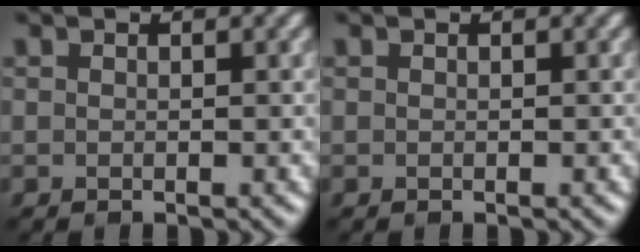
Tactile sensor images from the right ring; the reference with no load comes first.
{"total": 0.0}